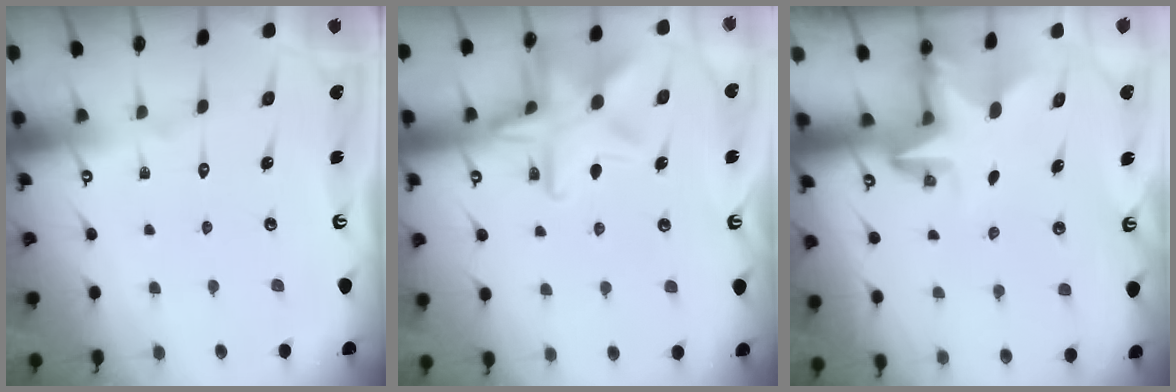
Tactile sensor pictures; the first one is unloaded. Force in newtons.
{"total": 15.7, "press": 15.7, "slide": 1.0}
{"total": 2.9, "press": 2.9, "slide": 0.2}